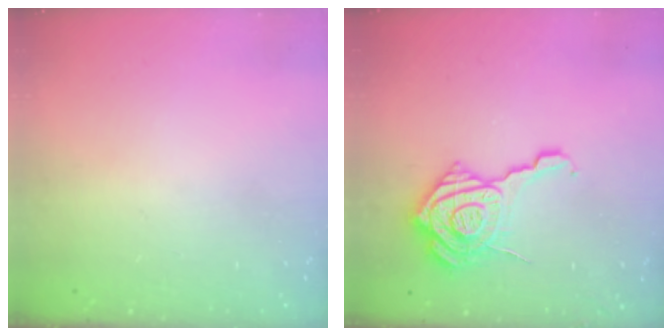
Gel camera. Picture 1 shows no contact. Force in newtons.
{"total": 17.8, "press": 17.8, "slide": 1.5}